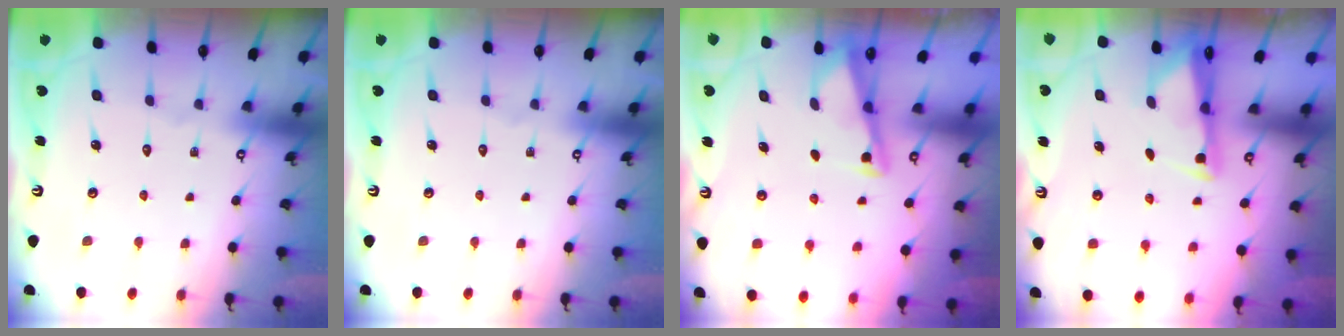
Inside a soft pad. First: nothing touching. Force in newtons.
{"total": 0.0}
{"total": 2.9, "press": 2.9, "slide": 0.4}
{"total": 2.5, "press": 2.5, "slide": 0.4}